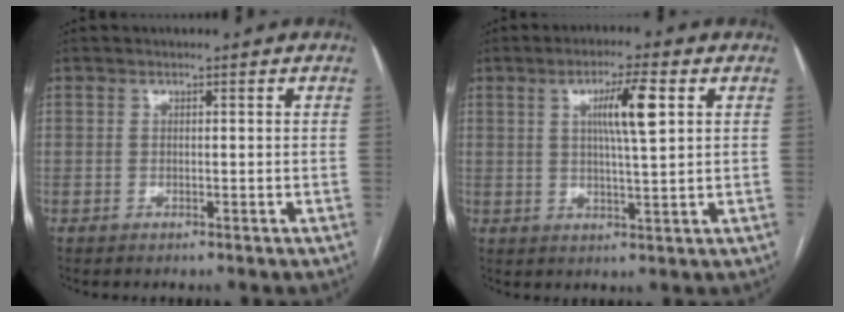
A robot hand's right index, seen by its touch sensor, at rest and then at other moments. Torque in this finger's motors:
{"motor_torque": [0.21, 0.09, 0.20, 0.09]}